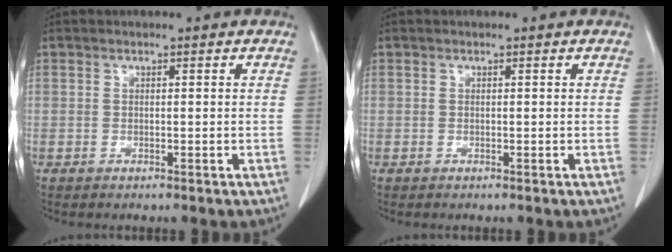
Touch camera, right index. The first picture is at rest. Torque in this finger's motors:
{"motor_torque": [-0.01, 0.02, -0.01, 0.00]}